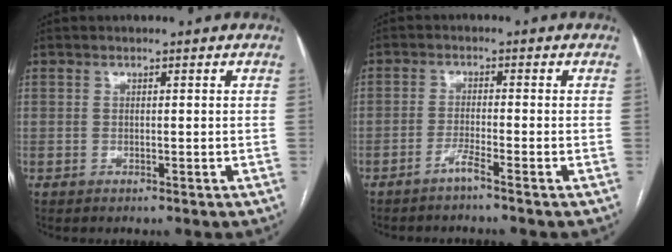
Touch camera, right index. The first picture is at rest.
{"total": 2.4, "force": [-1.8, -0.7, 1.3], "torque": [-0.030, 0.000, -0.039]}